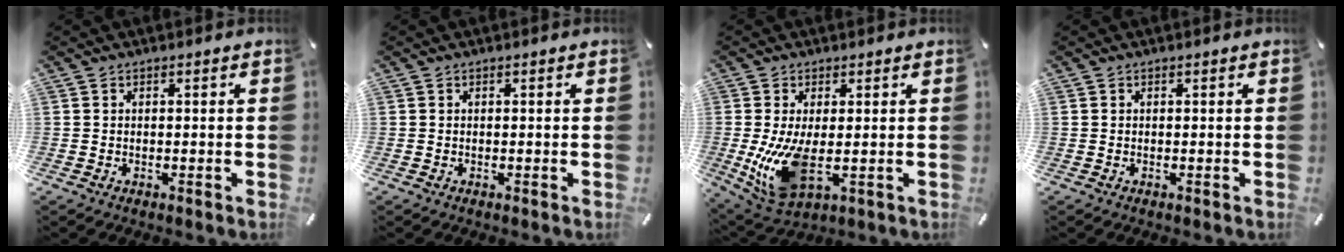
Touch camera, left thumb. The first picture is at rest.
{"total": 0.0}
{"total": 12.2, "force": [0.0, 6.1, 10.5], "torque": [-0.218, -0.027, 0.006]}
{"total": 0.0}